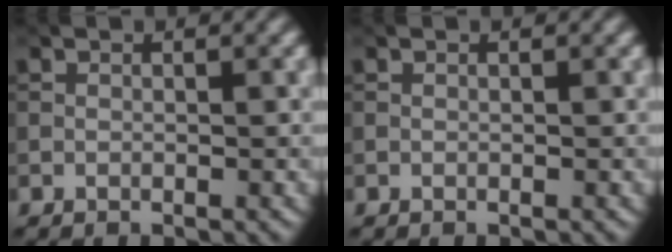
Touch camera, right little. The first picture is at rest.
{"total": 0.0}